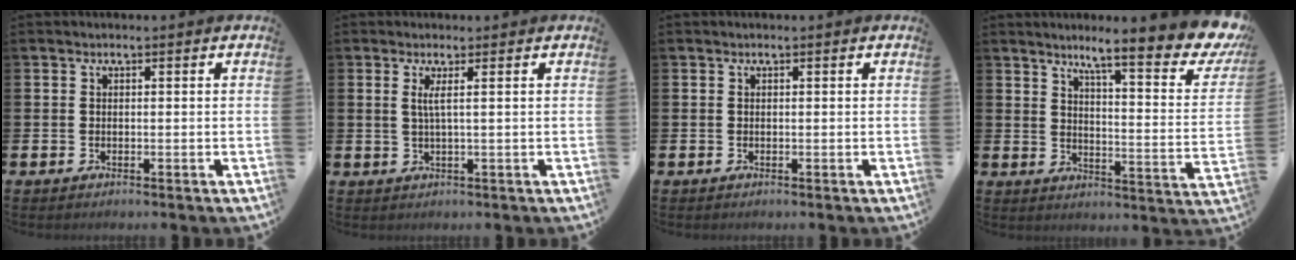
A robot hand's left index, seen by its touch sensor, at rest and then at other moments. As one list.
[{"total": 1.7, "force": [0.5, -0.5, 1.6], "torque": [-0.037, -0.004, 0.009]}, {"total": 0.0}, {"total": 8.9, "force": [6.9, 0.8, 5.6], "torque": [-0.093, -0.071, 0.099]}]